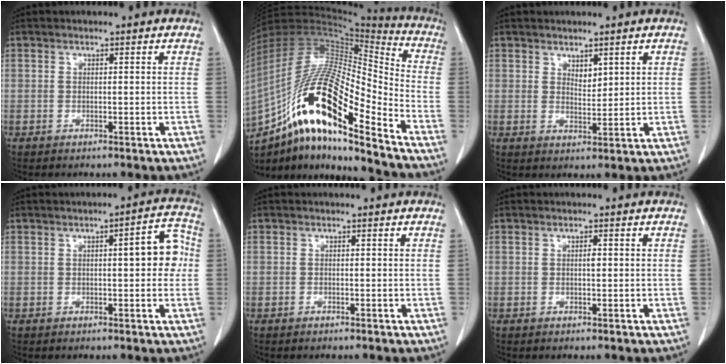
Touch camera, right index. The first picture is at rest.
{"total": 23.9, "force": [-14.2, 3.7, 18.9], "torque": [-0.368, -0.009, -0.252]}
{"total": 2.4, "force": [1.4, 1.1, 1.5], "torque": [-0.025, -0.006, 0.032]}
{"total": 6.3, "force": [0.5, 1.8, 6.0], "torque": [-0.072, 0.020, 0.003]}
{"total": 0.0}
{"total": 0.7, "force": [0.1, 0.2, 0.6], "torque": [-0.011, 0.001, 0.001]}